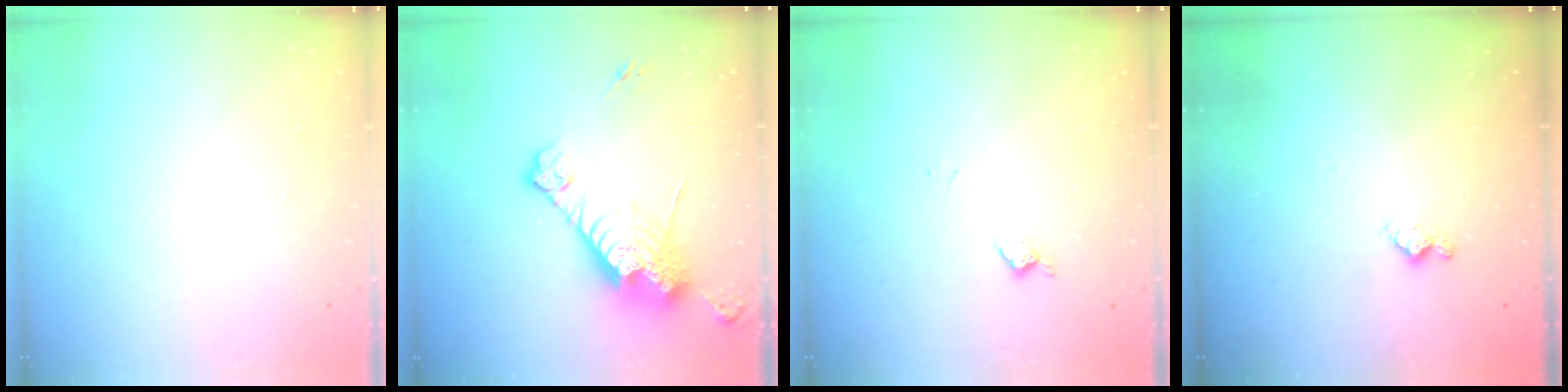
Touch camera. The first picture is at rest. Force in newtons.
{"total": 16.6, "press": 16.5, "slide": 1.4}
{"total": 7.7, "press": 7.7, "slide": 0.7}
{"total": 5.7, "press": 5.7, "slide": 0.8}